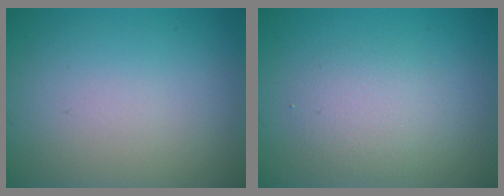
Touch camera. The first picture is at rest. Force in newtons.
{"total": 2.5, "press": 2.5, "slide": 0.1}